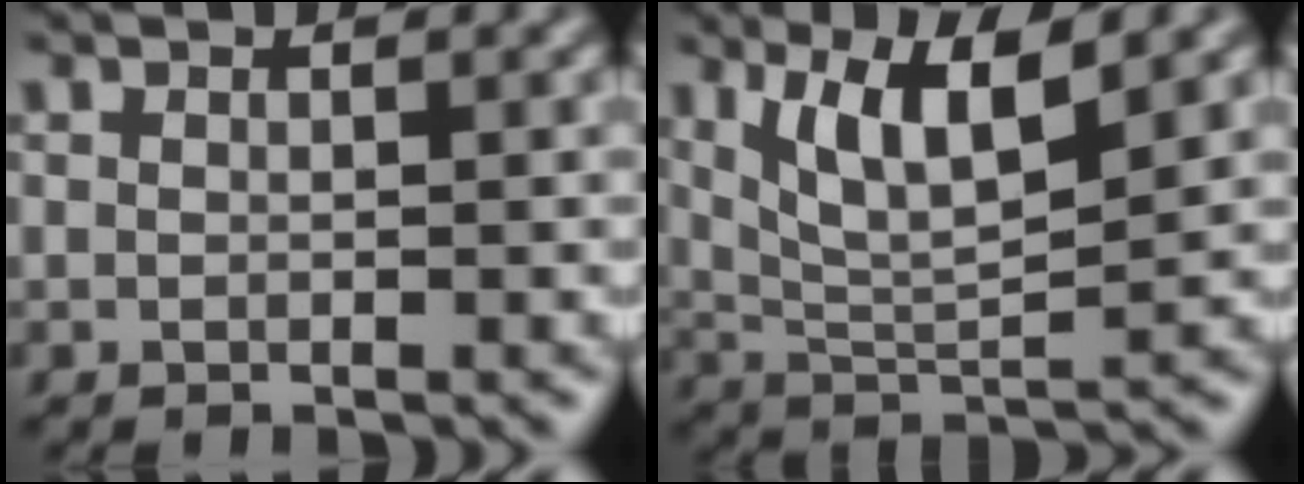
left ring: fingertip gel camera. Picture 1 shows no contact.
{"total": 6.1, "force": [2.8, 1.8, 5.2], "torque": [-0.101, 0.002, 0.053]}